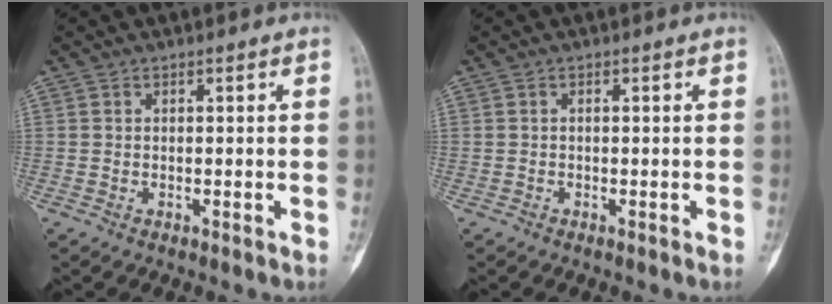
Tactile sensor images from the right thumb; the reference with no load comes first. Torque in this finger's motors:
{"motor_torque": [0.03, 0.02, 0.14, 0.10, -0.10]}